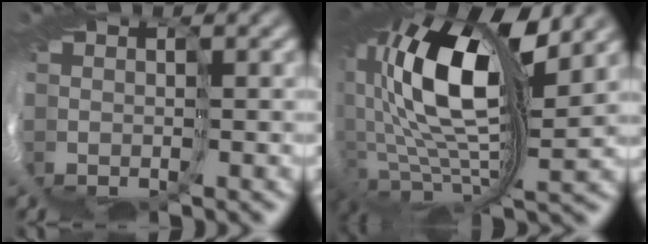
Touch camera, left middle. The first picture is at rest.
{"total": 14.2, "force": [3.4, 6.3, 12.3], "torque": [-0.231, -0.008, 0.063]}